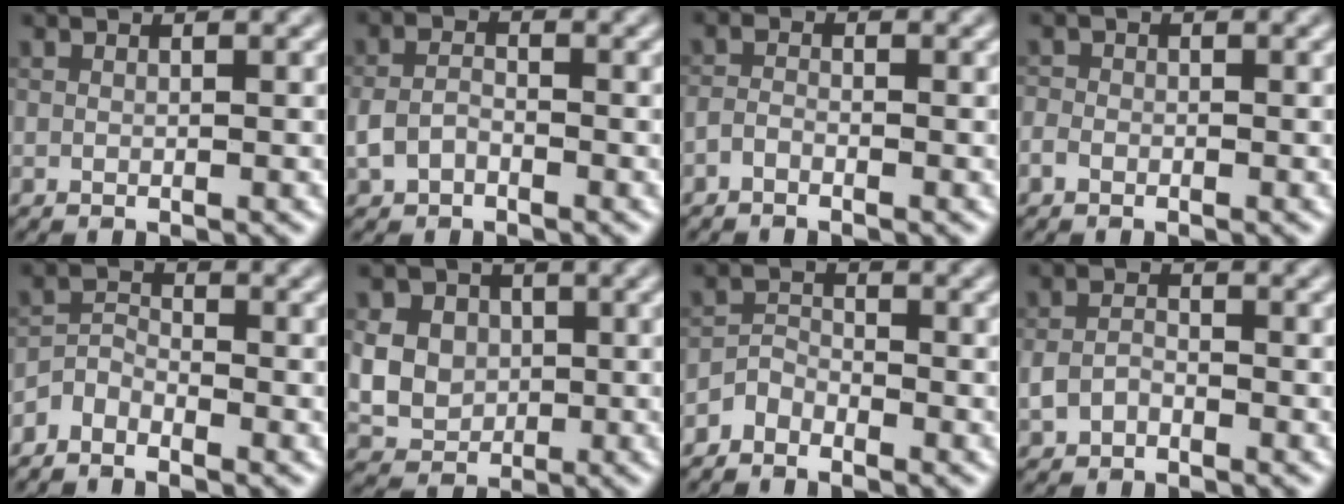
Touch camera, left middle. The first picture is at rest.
{"total": 2.0, "force": [-0.8, 1.3, 1.2], "torque": [-0.029, 0.003, -0.021]}
{"total": 1.1, "force": [-0.8, 0.4, 0.6], "torque": [-0.013, 0.001, -0.020]}
{"total": 1.2, "force": [-0.7, 0.8, 0.4], "torque": [-0.005, 0.001, -0.018]}
{"total": 2.1, "force": [-1.8, 0.8, 0.6], "torque": [-0.012, 0.008, -0.043]}
{"total": 7.5, "force": [1.6, 6.5, 3.4], "torque": [-0.066, 0.025, 0.023]}
{"total": 1.8, "force": [-1.5, 0.8, 0.4], "torque": [-0.003, 0.011, -0.034]}
{"total": 1.7, "force": [-0.8, 1.1, 1.0], "torque": [-0.022, 0.003, -0.020]}